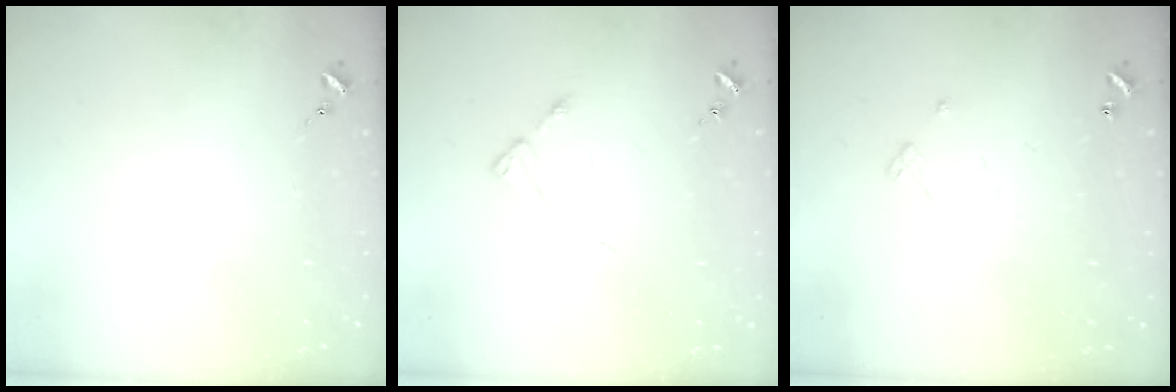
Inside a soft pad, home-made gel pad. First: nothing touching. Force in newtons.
{"total": 2.6, "press": 2.6, "slide": 0.3}
{"total": 2.6, "press": 2.6, "slide": 0.2}